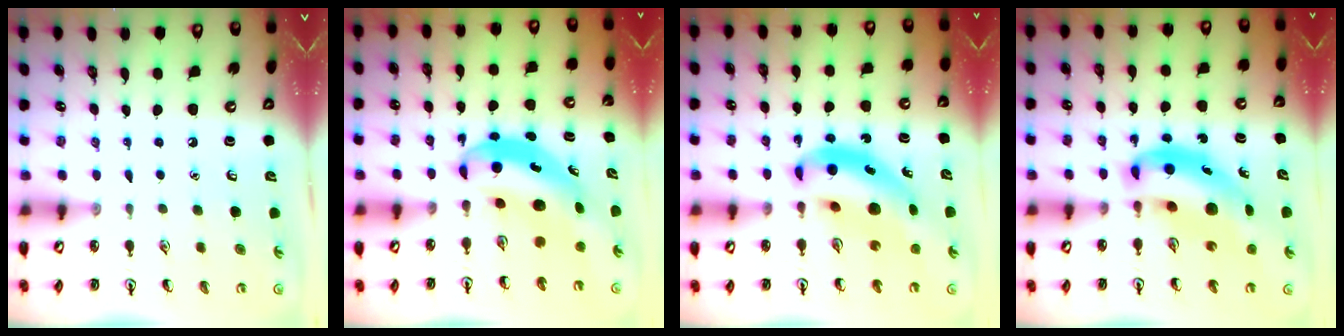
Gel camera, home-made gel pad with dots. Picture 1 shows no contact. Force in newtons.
{"total": 7.0, "press": 6.7, "slide": 1.8}
{"total": 12.0, "press": 11.5, "slide": 3.5}
{"total": 12.8, "press": 12.3, "slide": 3.8}